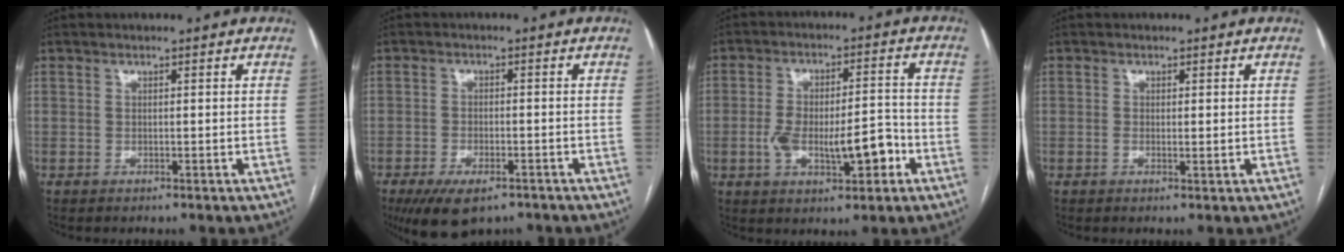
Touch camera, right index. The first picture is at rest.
{"total": 7.9, "force": [-5.5, 3.3, 4.6], "torque": [-0.077, -0.008, -0.088]}
{"total": 10.7, "force": [-3.3, 4.0, 9.4], "torque": [-0.156, 0.023, -0.043]}
{"total": 1.2, "force": [-0.1, 0.4, 1.1], "torque": [-0.021, -0.003, 0.000]}